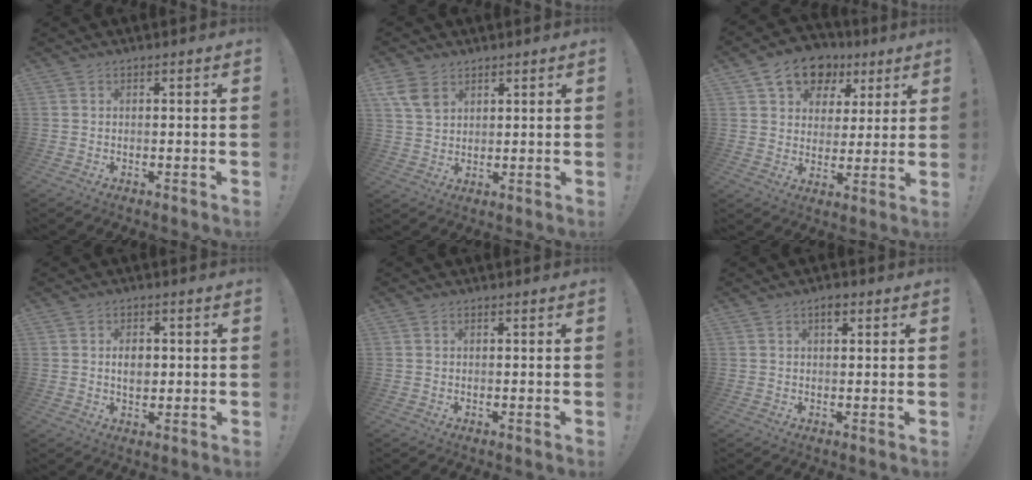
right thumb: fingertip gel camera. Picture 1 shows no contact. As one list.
[{"total": 7.5, "force": [4.1, 4.9, 3.9], "torque": [-0.069, -0.015, 0.081]}, {"total": 13.2, "force": [7.2, 9.5, 5.8], "torque": [-0.080, -0.034, 0.134]}, {"total": 4.1, "force": [0.0, 3.0, 2.9], "torque": [-0.031, -0.001, -0.005]}, {"total": 0.0}, {"total": 2.3, "force": [1.2, 1.2, 1.5], "torque": [-0.010, -0.004, 0.016]}]